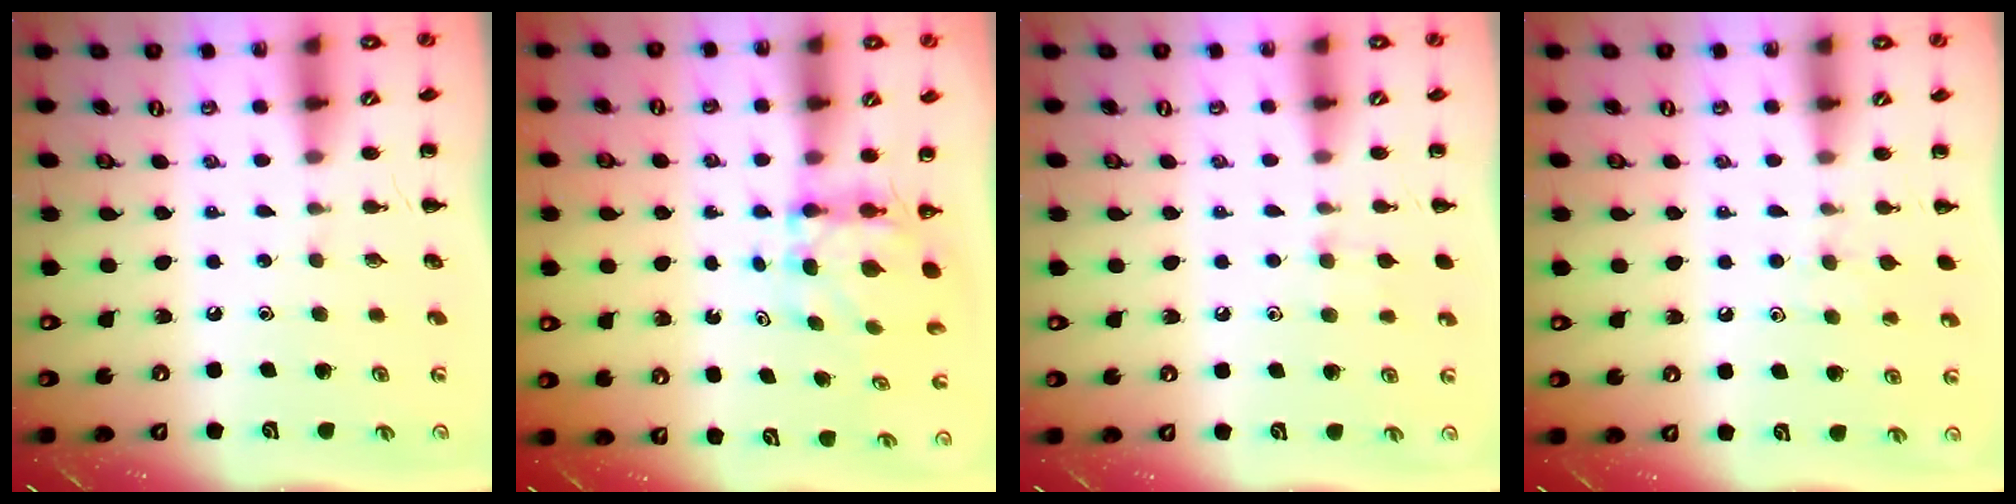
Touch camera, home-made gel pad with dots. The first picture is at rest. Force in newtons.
{"total": 6.2, "press": 6.2, "slide": 0.9}
{"total": 5.8, "press": 5.4, "slide": 2.2}
{"total": 5.6, "press": 5.2, "slide": 1.9}